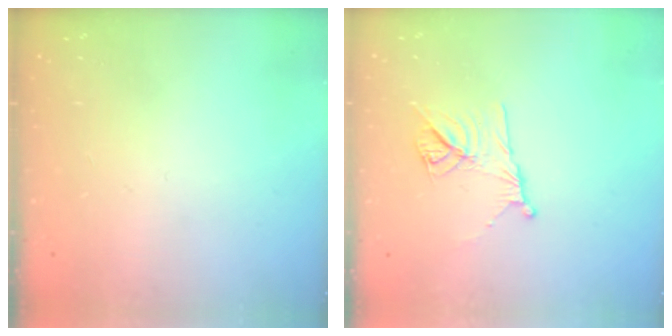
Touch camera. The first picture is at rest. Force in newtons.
{"total": 9.9, "press": 9.8, "slide": 1.2}